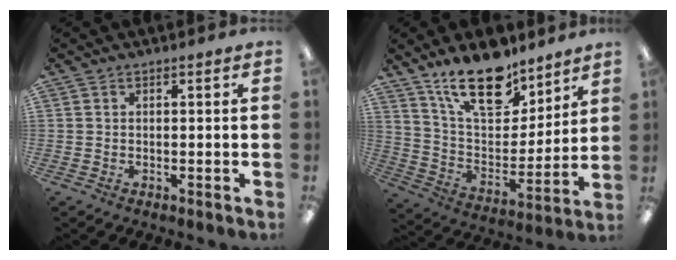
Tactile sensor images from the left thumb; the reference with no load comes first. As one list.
[{"total": 18.9, "force": [13.7, 8.6, 9.7], "torque": [-0.165, -0.079, 0.242]}]